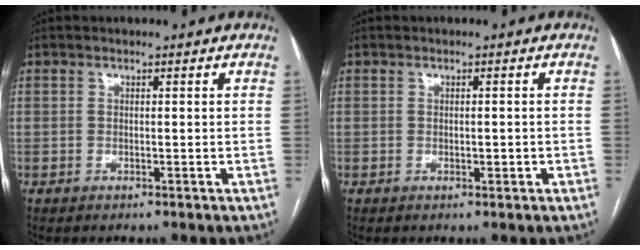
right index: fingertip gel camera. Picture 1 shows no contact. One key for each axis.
{"total": 1.2, "fx": -0.3, "fy": 0.4, "fz": 1.0, "tx": -0.019, "ty": -0.001, "tz": -0.001}